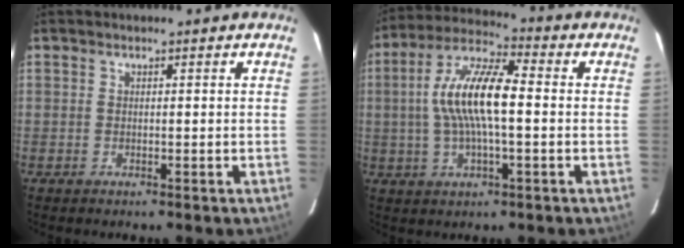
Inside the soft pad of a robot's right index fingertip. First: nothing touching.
{"total": 13.1, "force": [0.2, 3.7, 12.6], "torque": [-0.246, 0.015, -0.002]}